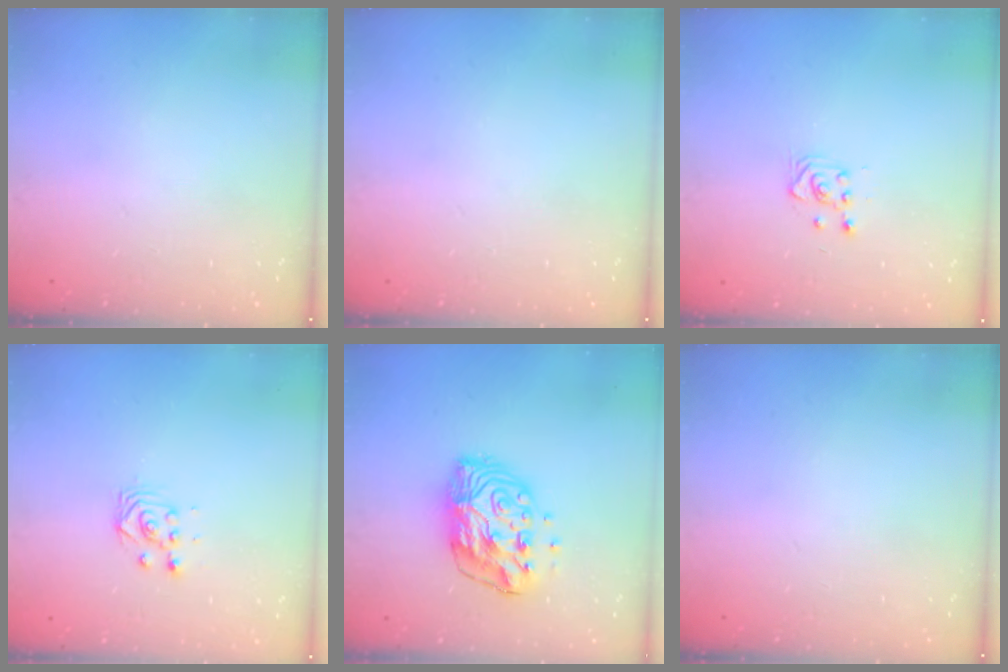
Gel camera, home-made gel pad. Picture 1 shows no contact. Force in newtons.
{"total": 0.0}
{"total": 2.8, "press": 2.7, "slide": 0.7}
{"total": 2.9, "press": 2.9, "slide": 0.4}
{"total": 13.2, "press": 13.2, "slide": 1.1}
{"total": 0.0}